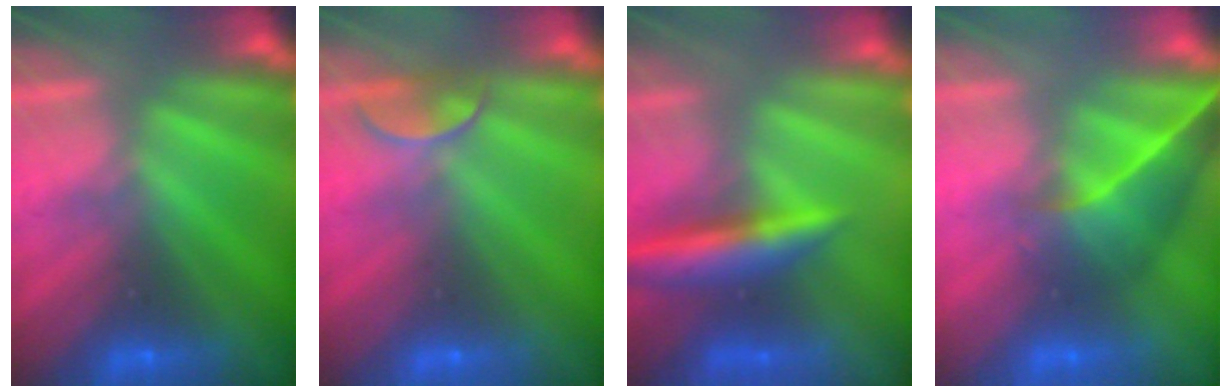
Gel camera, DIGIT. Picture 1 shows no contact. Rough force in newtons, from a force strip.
{"total": 2.4}
{"total": 6.3}
{"total": 3.7}